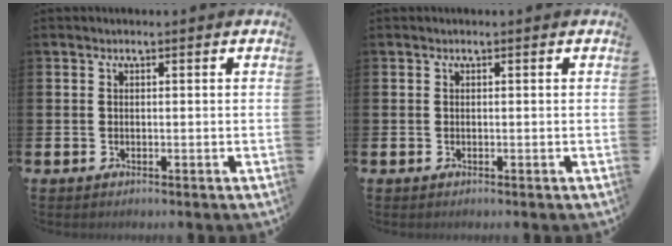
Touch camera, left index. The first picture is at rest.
{"total": 0.0}